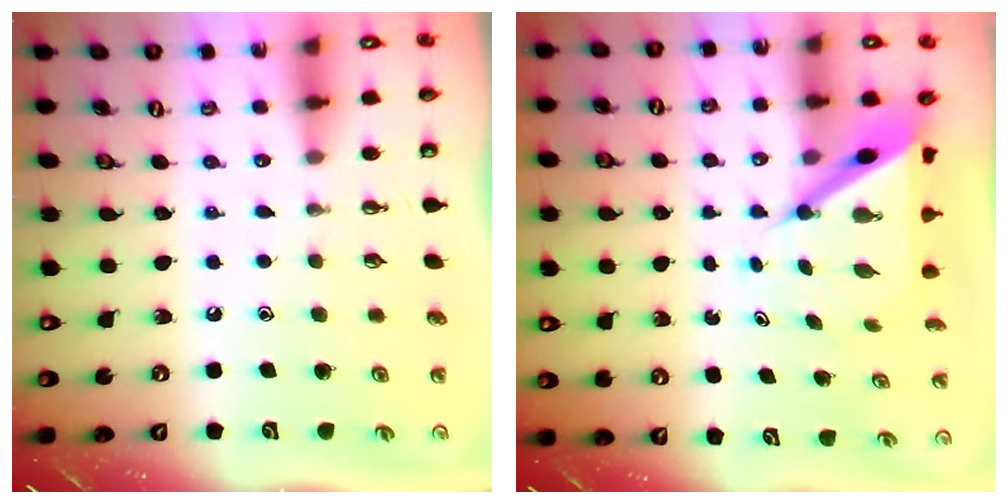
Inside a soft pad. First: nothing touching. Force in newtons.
{"total": 6.7, "press": 6.7, "slide": 0.7}